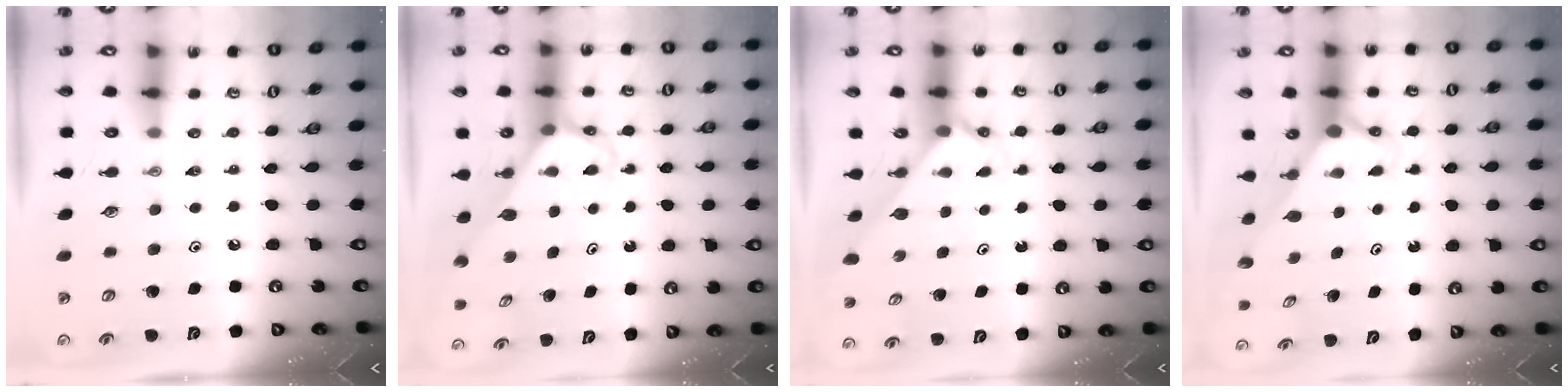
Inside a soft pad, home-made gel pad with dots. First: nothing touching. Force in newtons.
{"total": 3.4, "press": 3.4, "slide": 0.2}
{"total": 2.2, "press": 2.2, "slide": 0.2}
{"total": 2.7, "press": 2.7, "slide": 0.0}